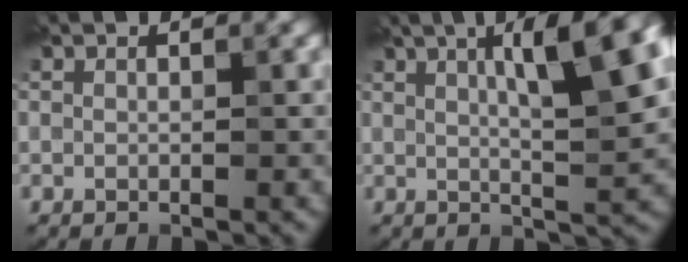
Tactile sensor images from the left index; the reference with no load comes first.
{"total": 10.6, "force": [3.4, 2.8, 9.6], "torque": [-0.114, 0.020, 0.049]}